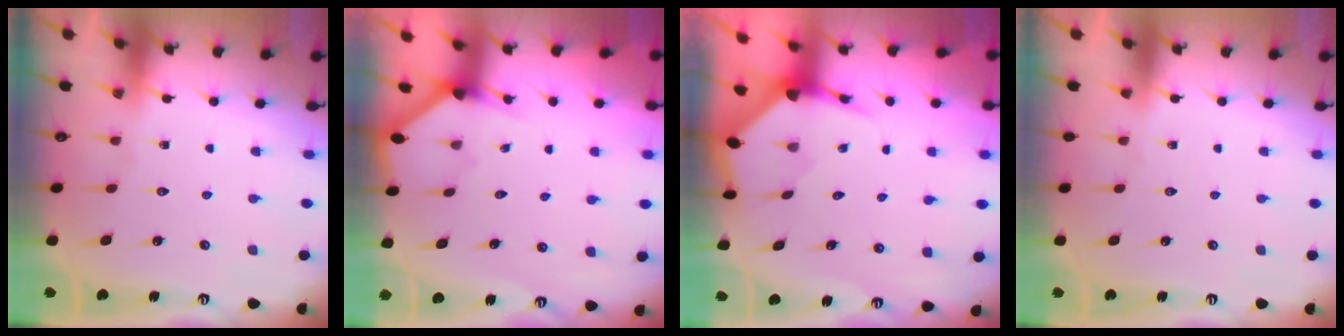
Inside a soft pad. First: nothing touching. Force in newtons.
{"total": 3.3, "press": 3.2, "slide": 0.3}
{"total": 3.7, "press": 3.6, "slide": 0.4}
{"total": 0.0}